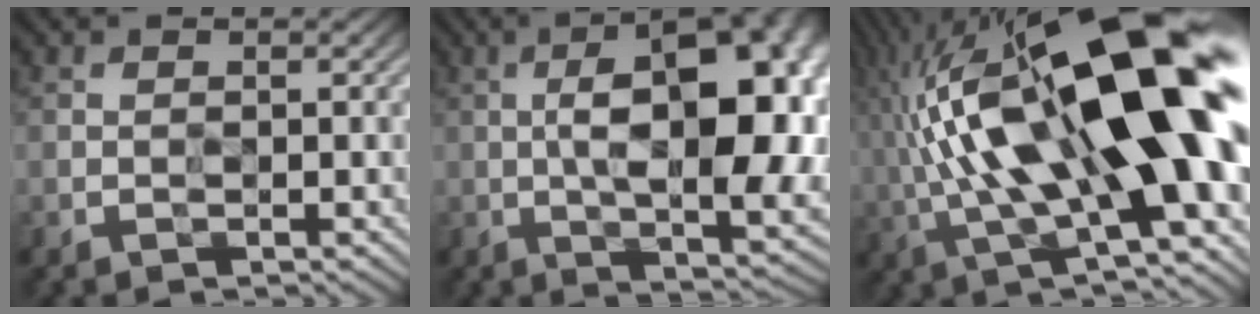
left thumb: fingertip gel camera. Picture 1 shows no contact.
{"total": 17.2, "force": [-0.2, 7.9, 15.2], "torque": [-0.190, 0.028, -0.023]}
{"total": 20.9, "force": [1.3, 7.5, 19.5], "torque": [-0.367, 0.012, 0.015]}